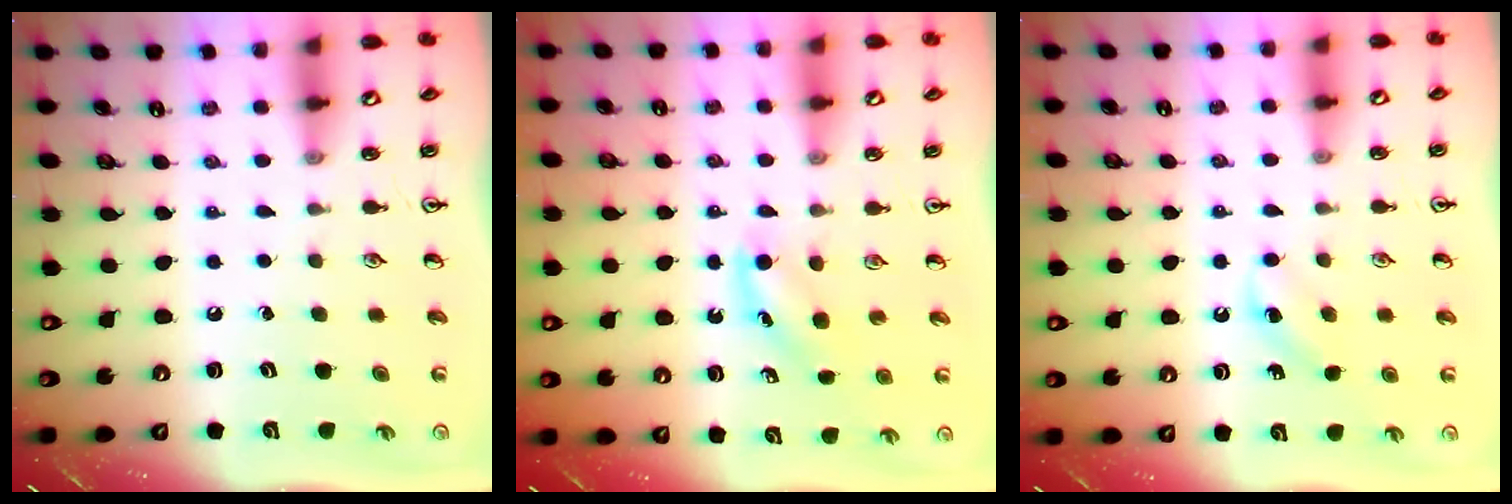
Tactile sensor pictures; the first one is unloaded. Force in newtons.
{"total": 4.2, "press": 3.9, "slide": 1.4}
{"total": 5.0, "press": 4.8, "slide": 1.5}